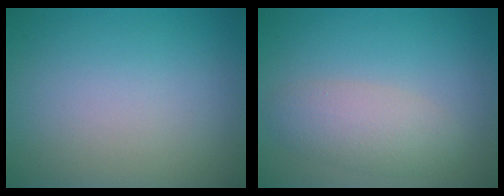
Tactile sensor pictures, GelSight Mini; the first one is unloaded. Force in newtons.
{"total": 3.2, "press": 3.2, "slide": 0.2}